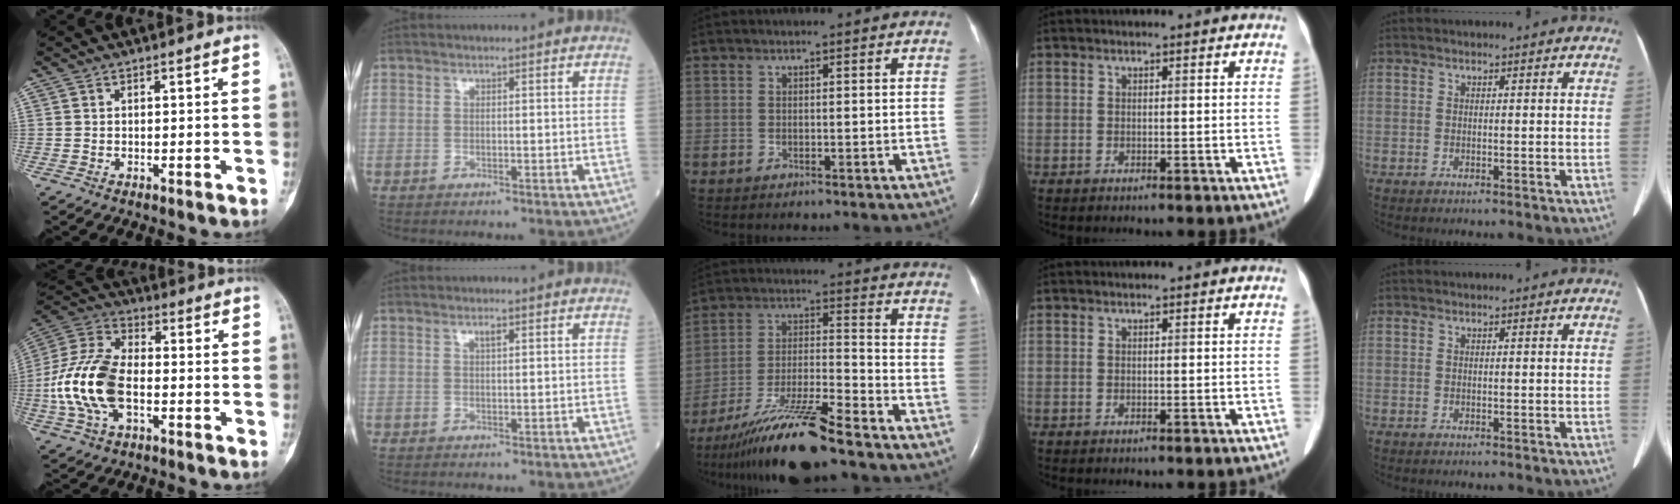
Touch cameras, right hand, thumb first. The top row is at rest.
{"thumb": {"total": 15.9, "force": [-3.2, 9.0, 12.8], "torque": [-0.273, 0.025, -0.061]}, "index": {"total": 0.9, "force": [0.7, 0.1, 0.6], "torque": [-0.017, 0.002, 0.012]}, "middle": {"total": 15.3, "force": [-12.5, 0.5, 8.9], "torque": [-0.181, -0.020, -0.225]}}